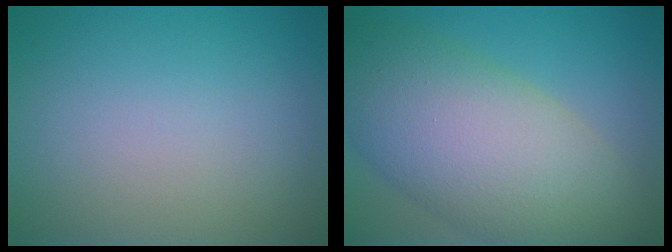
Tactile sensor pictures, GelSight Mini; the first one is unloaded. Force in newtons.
{"total": 11.0, "press": 11.0, "slide": 0.5}